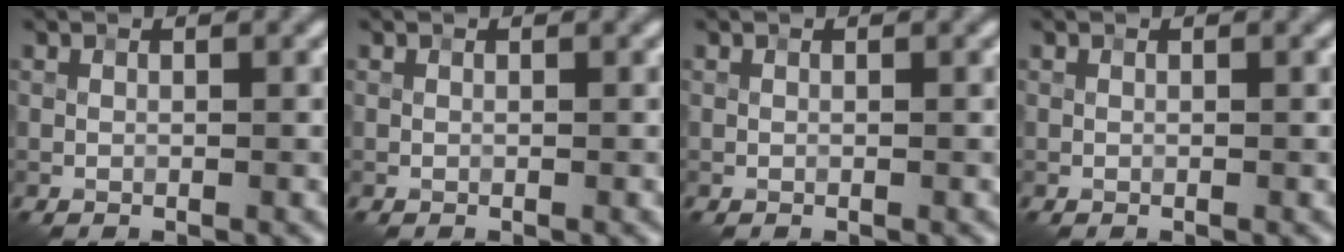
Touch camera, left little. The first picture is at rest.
{"total": 0.0}
{"total": 0.0}
{"total": 0.0}